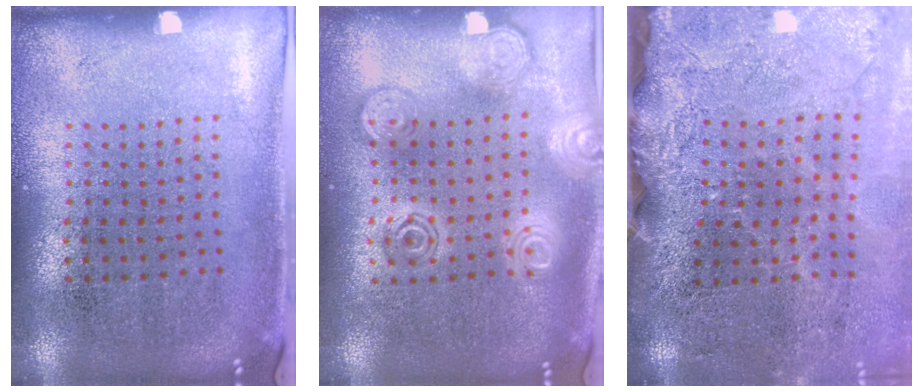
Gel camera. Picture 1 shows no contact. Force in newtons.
{"total": 1.9, "press": 1.9, "slide": 0.2}
{"total": 3.9, "press": 3.2, "slide": 2.3}